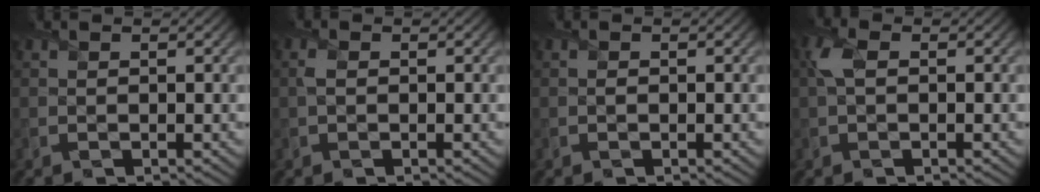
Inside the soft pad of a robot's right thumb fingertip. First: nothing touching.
{"total": 0.8, "force": [0.1, 0.5, 0.6], "torque": [-0.019, 0.003, -0.004]}
{"total": 0.0}
{"total": 2.2, "force": [0.3, 1.1, 1.8], "torque": [-0.047, 0.008, 0.000]}